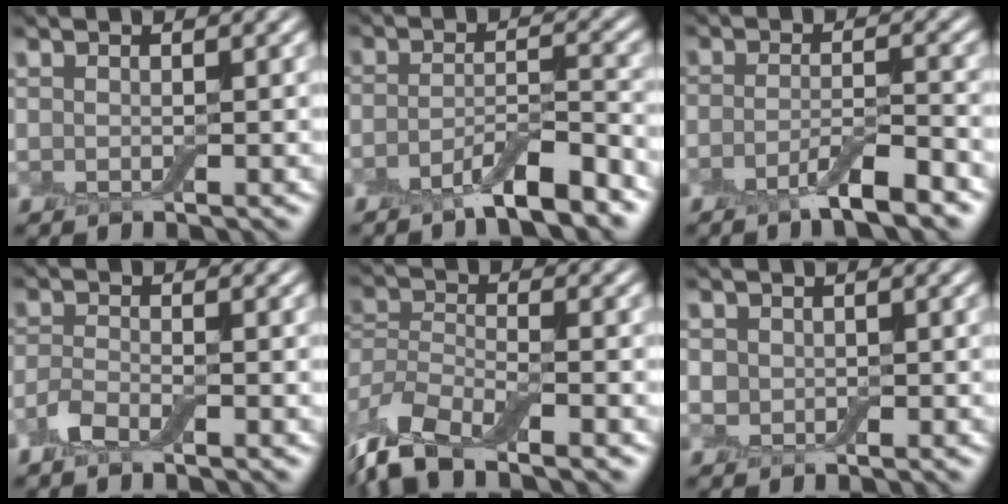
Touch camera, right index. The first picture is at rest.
{"total": 5.0, "force": [-3.5, 1.0, 3.4], "torque": [-0.056, 0.002, -0.065]}
{"total": 3.9, "force": [-2.5, 0.7, 2.9], "torque": [-0.051, 0.001, -0.056]}
{"total": 2.2, "force": [-1.4, 0.9, 1.4], "torque": [-0.034, 0.000, -0.034]}
{"total": 7.9, "force": [-5.7, 2.9, 4.6], "torque": [-0.088, -0.002, -0.118]}
{"total": 1.4, "force": [0.0, 1.3, 0.4], "torque": [-0.004, 0.000, -0.003]}